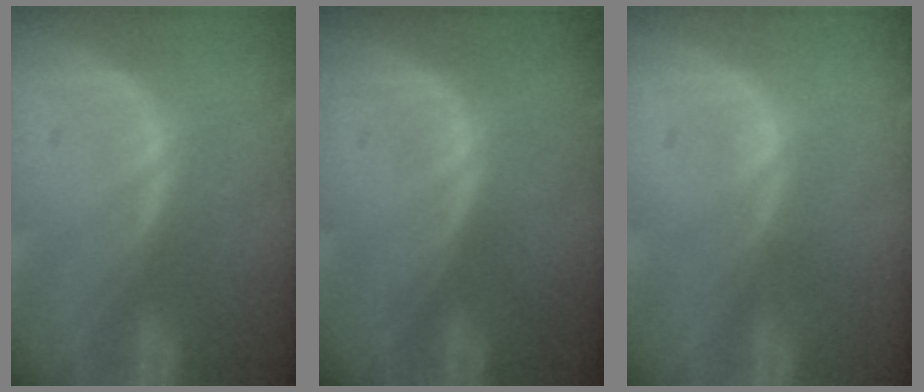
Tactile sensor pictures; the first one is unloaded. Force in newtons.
{"total": 0.0}
{"total": 0.6, "press": 0.1, "slide": 0.6}